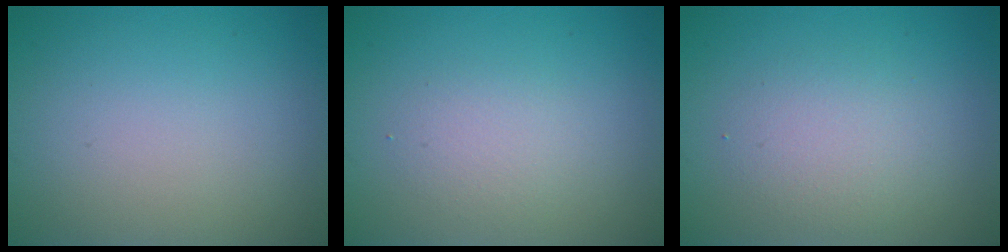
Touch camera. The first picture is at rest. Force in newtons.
{"total": 1.8, "press": 1.8, "slide": 0.1}
{"total": 2.6, "press": 2.6, "slide": 0.1}